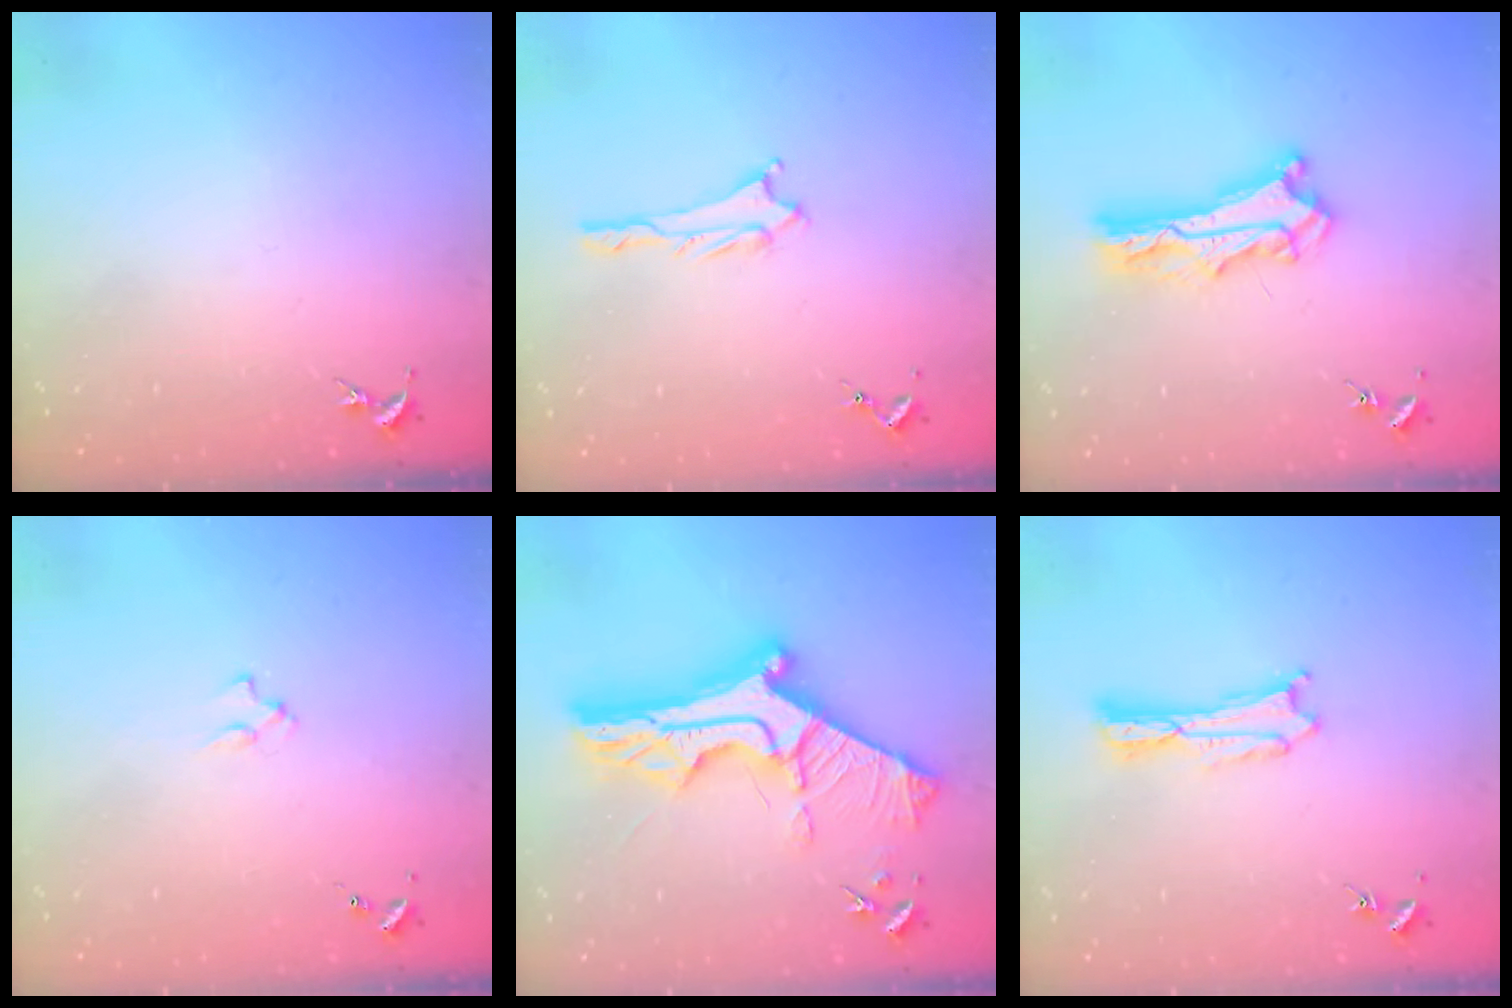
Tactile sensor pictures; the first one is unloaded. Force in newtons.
{"total": 0.8, "press": 0.8, "slide": 0.1}
{"total": 7.4, "press": 7.3, "slide": 0.6}
{"total": 1.3, "press": 1.3, "slide": 0.3}
{"total": 13.9, "press": 13.9, "slide": 1.2}
{"total": 0.9, "press": 0.9, "slide": 0.2}